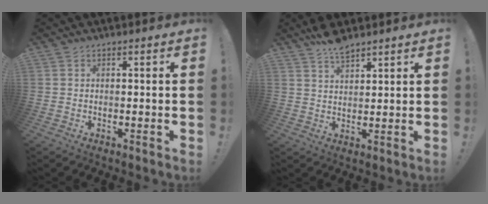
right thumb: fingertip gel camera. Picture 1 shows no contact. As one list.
[{"total": 6.1, "force": [5.1, 1.8, 2.7], "torque": [-0.043, -0.032, 0.091]}]